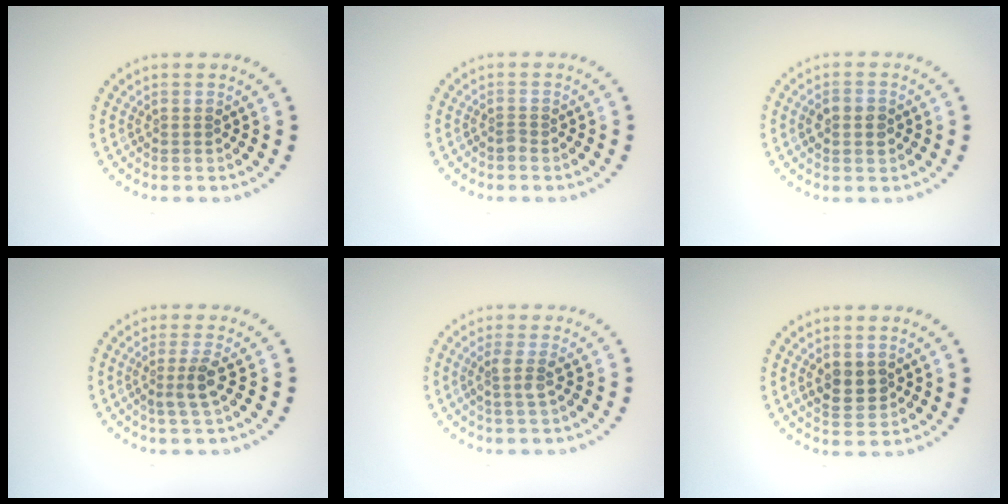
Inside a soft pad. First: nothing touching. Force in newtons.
{"total": 0.6, "press": 0.4, "slide": 0.5}
{"total": 2.6, "press": 2.6, "slide": 0.1}
{"total": 2.3, "press": 1.7, "slide": 1.5}
{"total": 1.8, "press": 1.3, "slide": 1.2}
{"total": 2.6, "press": 2.6, "slide": 0.5}